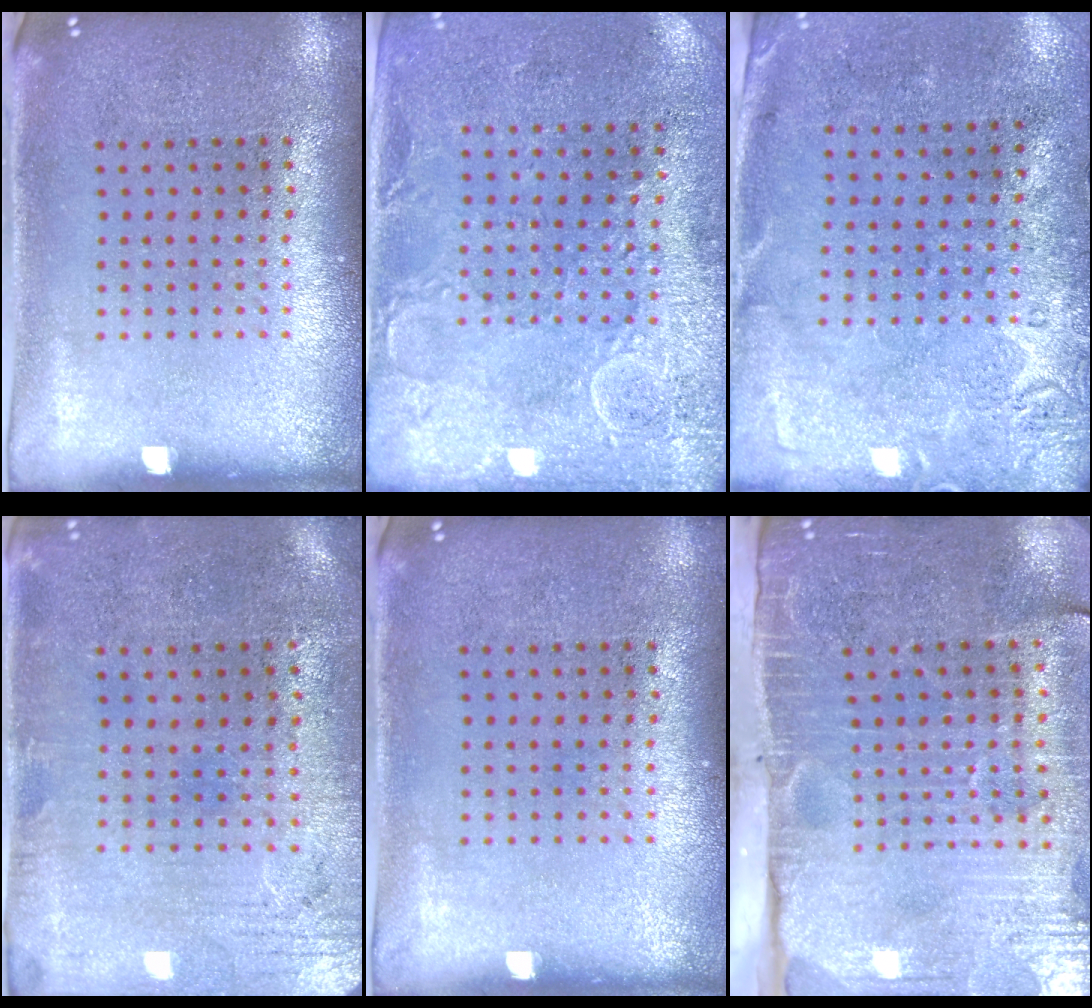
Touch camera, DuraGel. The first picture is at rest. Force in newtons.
{"total": 2.8, "press": 2.5, "slide": 1.2}
{"total": 2.8, "press": 2.1, "slide": 1.7}
{"total": 0.5, "press": 0.2, "slide": 0.5}
{"total": 0.0}
{"total": 4.5, "press": 3.9, "slide": 2.4}